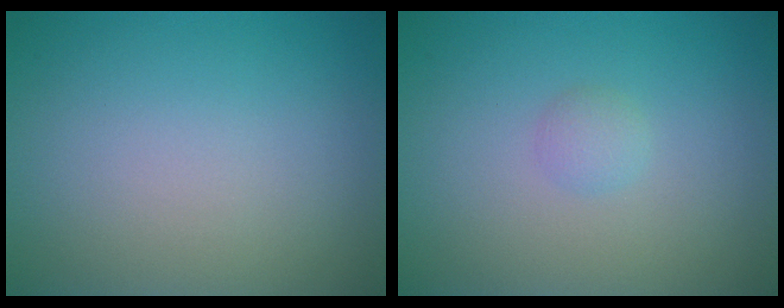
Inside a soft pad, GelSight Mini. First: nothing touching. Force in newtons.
{"total": 1.0, "press": 1.0, "slide": 0.0}